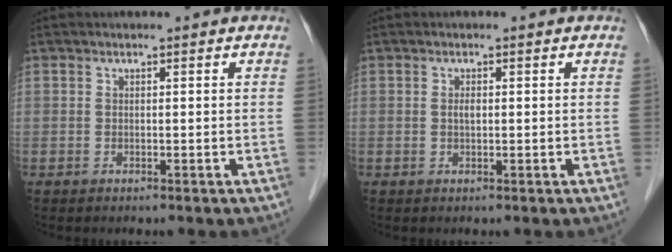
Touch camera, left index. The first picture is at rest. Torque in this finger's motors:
{"motor_torque": [1.45, 0.69, 0.06, 0.00]}